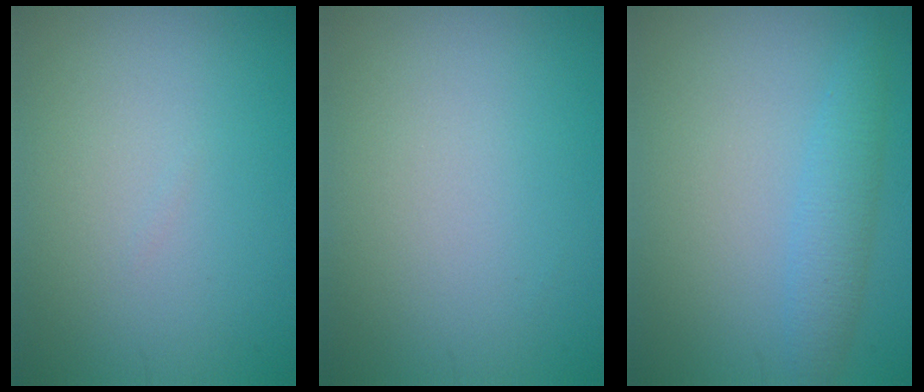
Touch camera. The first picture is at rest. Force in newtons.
{"total": 0.0}
{"total": 2.6, "press": 2.6, "slide": 0.0}